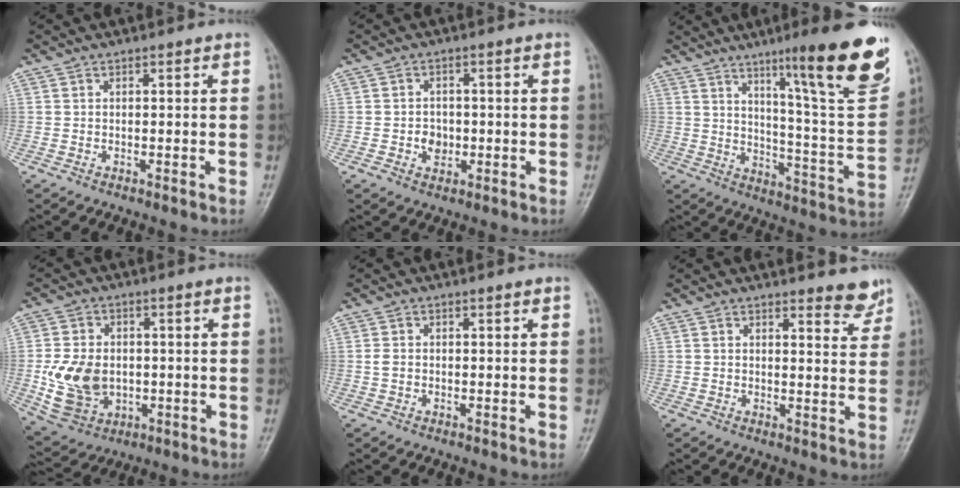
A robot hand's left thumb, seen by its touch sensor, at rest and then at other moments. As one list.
[{"total": 3.2, "force": [-0.7, 2.8, 1.6], "torque": [-0.007, 0.004, -0.011]}, {"total": 22.6, "force": [13.4, 2.4, 18.0], "torque": [-0.222, -0.068, 0.201]}, {"total": 11.5, "force": [-0.9, 8.8, 7.3], "torque": [-0.119, -0.005, -0.003]}, {"total": 1.2, "force": [-0.1, 0.9, 0.8], "torque": [-0.013, 0.005, 0.002]}, {"total": 4.1, "force": [3.7, 1.2, 1.5], "torque": [-0.003, -0.032, 0.037]}]